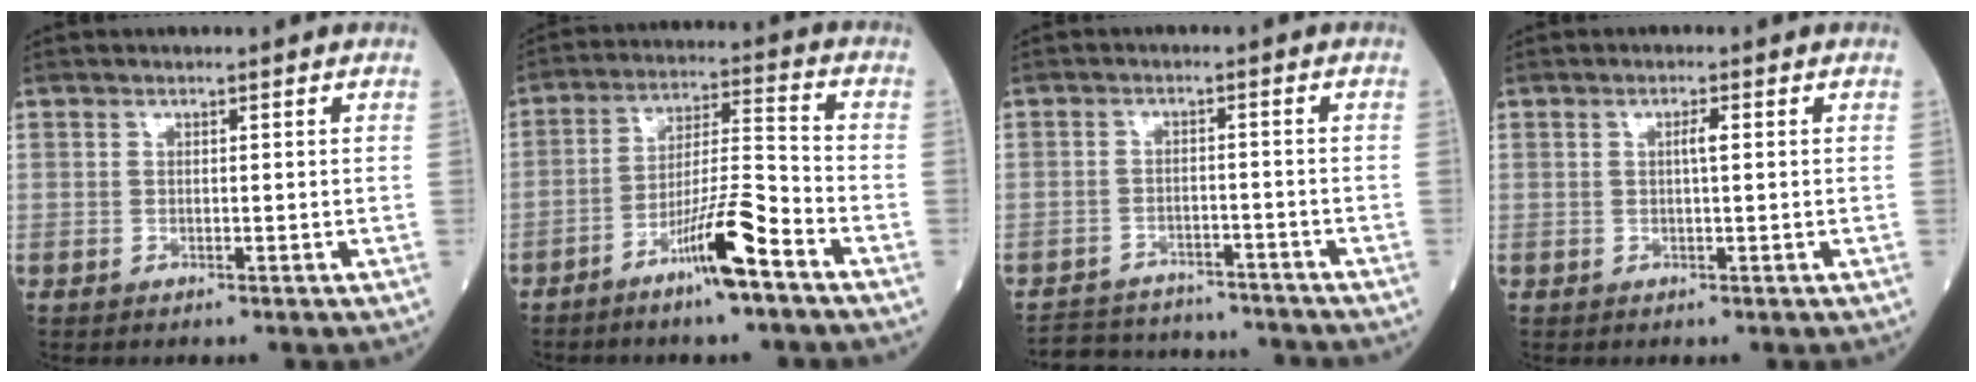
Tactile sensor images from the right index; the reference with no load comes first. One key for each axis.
{"total": 10.0, "fx": -6.1, "fy": 0.3, "fz": 7.9, "tx": -0.145, "ty": 0.001, "tz": -0.111}
{"total": 12.0, "fx": -11.4, "fy": 3.2, "fz": 2.2, "tx": -0.040, "ty": 0.015, "tz": -0.155}
{"total": 1.5, "fx": 0.2, "fy": 0.1, "fz": 1.4, "tx": -0.026, "ty": 0.003, "tz": 0.003}